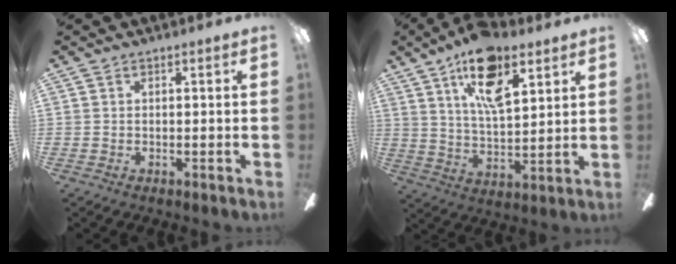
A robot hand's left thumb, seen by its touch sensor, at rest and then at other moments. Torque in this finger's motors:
{"motor_torque": [0.40, 0.44, 1.17, -1.57, 0.14]}